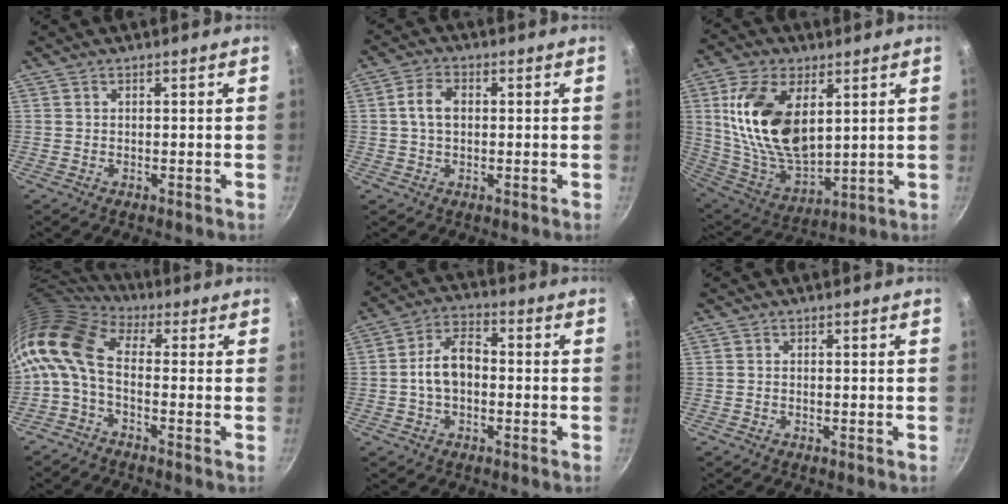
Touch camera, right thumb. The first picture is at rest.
{"total": 5.2, "force": [0.6, 3.4, 3.9], "torque": [-0.068, 0.010, 0.006]}
{"total": 19.8, "force": [5.2, 11.2, 15.5], "torque": [-0.279, -0.028, 0.114]}
{"total": 11.3, "force": [-0.5, 6.2, 9.4], "torque": [-0.195, 0.020, -0.029]}
{"total": 8.1, "force": [-0.9, 5.1, 6.3], "torque": [-0.098, 0.033, -0.026]}
{"total": 0.0}